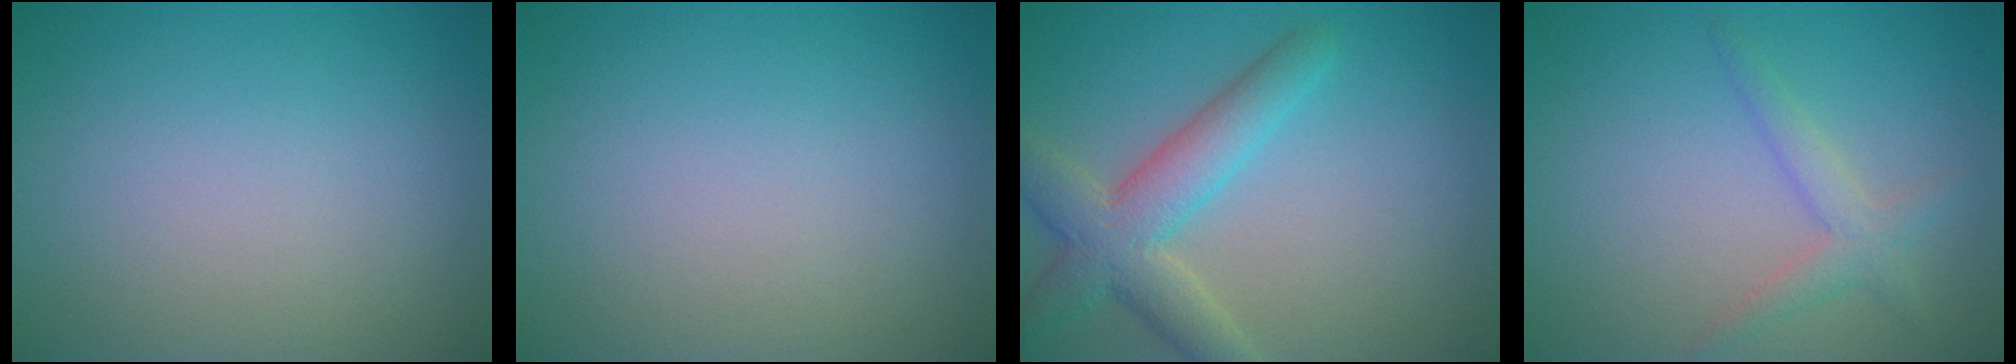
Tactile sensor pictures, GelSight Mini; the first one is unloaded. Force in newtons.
{"total": 0.0}
{"total": 5.2, "press": 5.2, "slide": 0.2}
{"total": 2.2, "press": 2.2, "slide": 0.1}